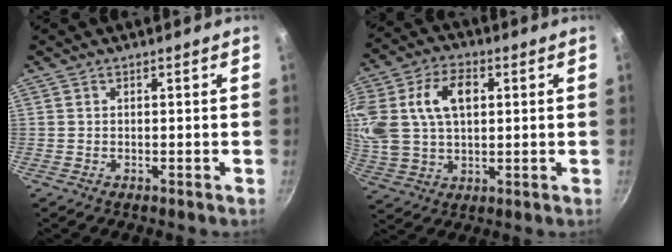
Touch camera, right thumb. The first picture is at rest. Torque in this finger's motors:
{"motor_torque": [1.28, 3.03, 1.59, 0.34, 0.22]}